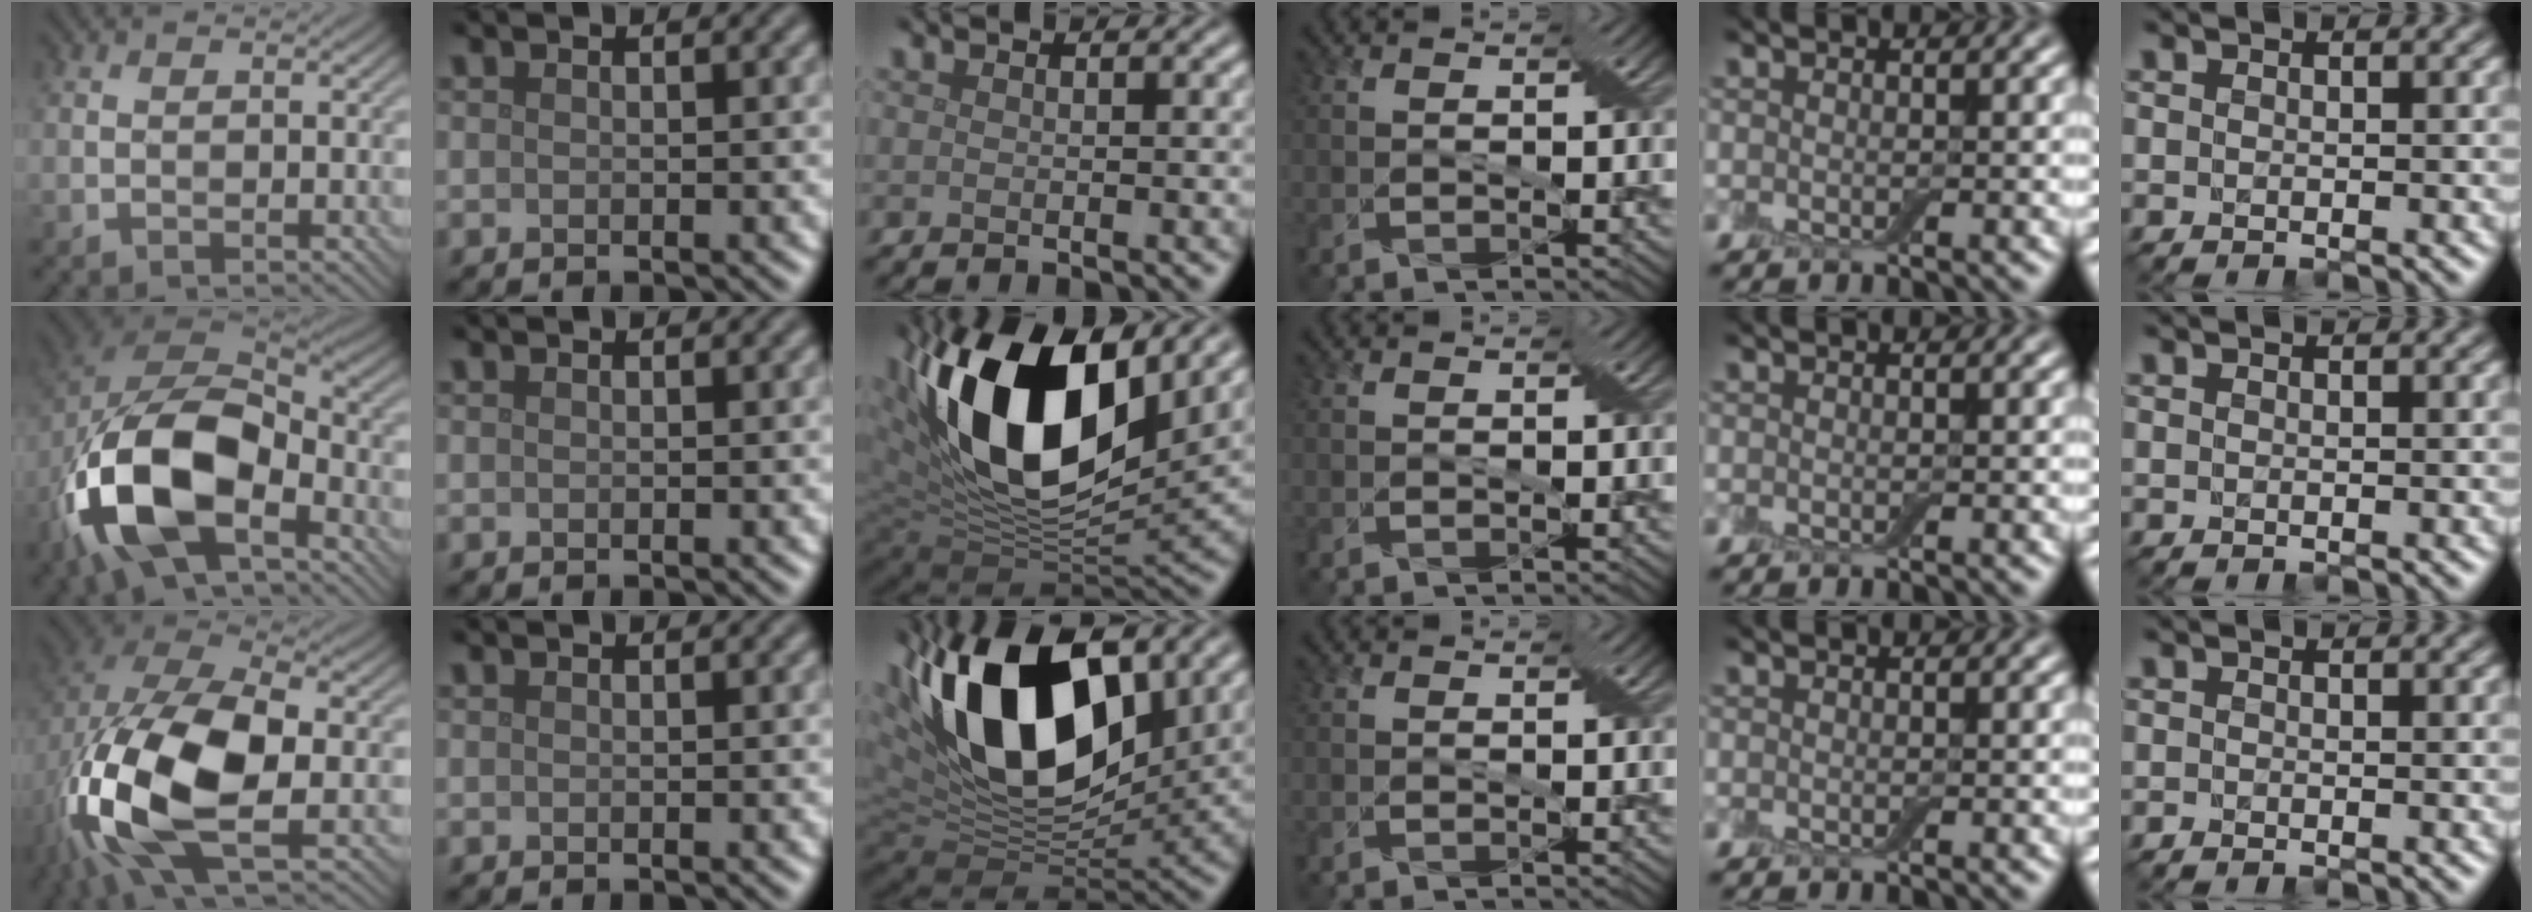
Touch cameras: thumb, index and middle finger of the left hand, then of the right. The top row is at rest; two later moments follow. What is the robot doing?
{"motion": "cut", "object": "cling film"}